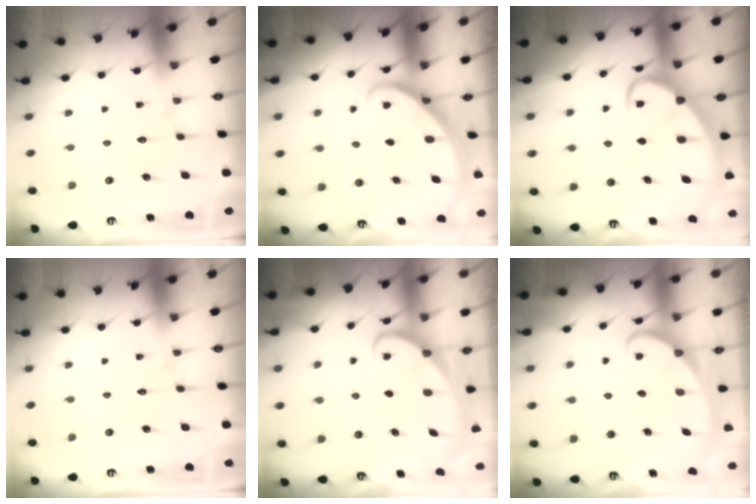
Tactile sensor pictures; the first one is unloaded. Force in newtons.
{"total": 1.8, "press": 1.8, "slide": 0.1}
{"total": 5.0, "press": 5.0, "slide": 0.5}
{"total": 0.0}
{"total": 2.4, "press": 2.4, "slide": 0.3}
{"total": 2.6, "press": 2.5, "slide": 0.3}